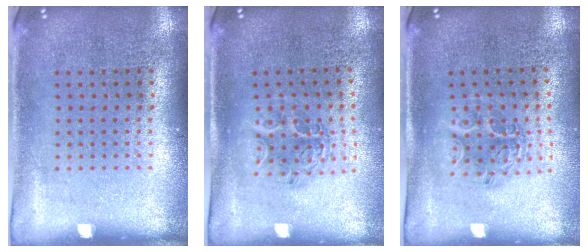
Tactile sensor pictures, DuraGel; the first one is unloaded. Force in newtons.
{"total": 1.1, "press": 1.1, "slide": 0.2}
{"total": 1.1, "press": 1.1, "slide": 0.2}